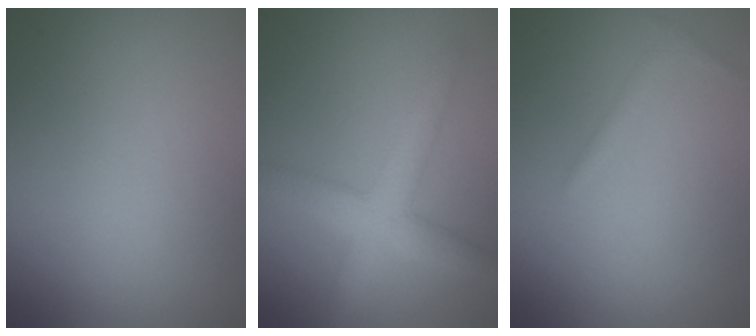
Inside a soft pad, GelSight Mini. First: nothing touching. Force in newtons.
{"total": 4.6, "press": 4.6, "slide": 0.1}
{"total": 0.8, "press": 0.8, "slide": 0.0}